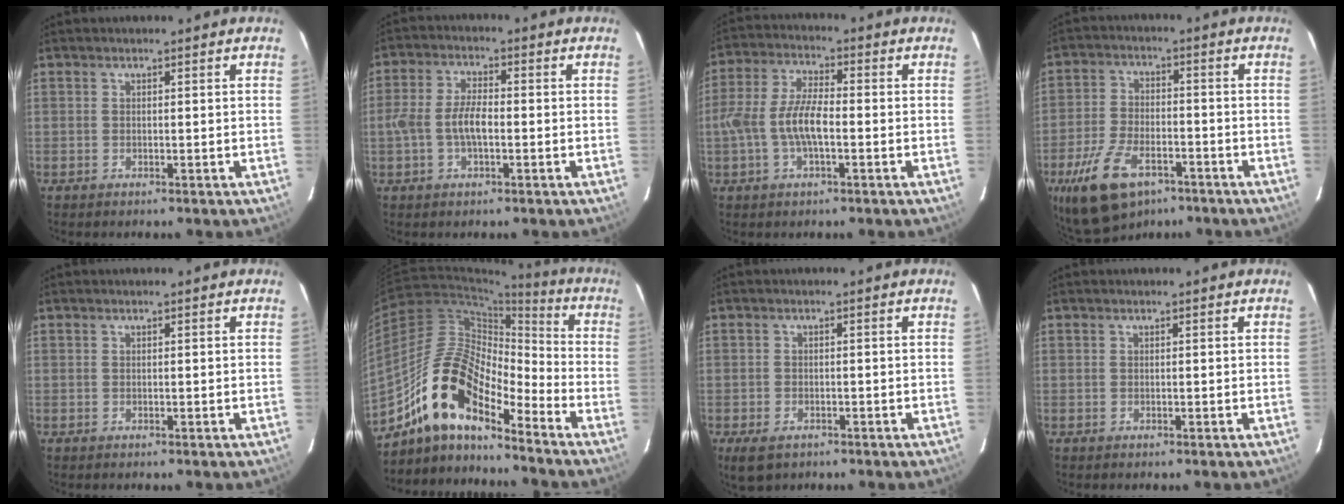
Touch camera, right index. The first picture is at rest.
{"total": 6.0, "force": [-1.4, 2.4, 5.4], "torque": [-0.111, 0.008, -0.027]}
{"total": 8.9, "force": [-2.0, 3.1, 8.1], "torque": [-0.170, 0.008, -0.040]}
{"total": 14.1, "force": [-8.5, 7.2, 8.7], "torque": [-0.194, -0.020, -0.151]}
{"total": 0.0}
{"total": 15.4, "force": [-11.4, 5.2, 9.0], "torque": [-0.165, 0.009, -0.230]}
{"total": 4.4, "force": [-2.7, 2.6, 2.3], "torque": [-0.056, -0.014, -0.046]}
{"total": 0.0}